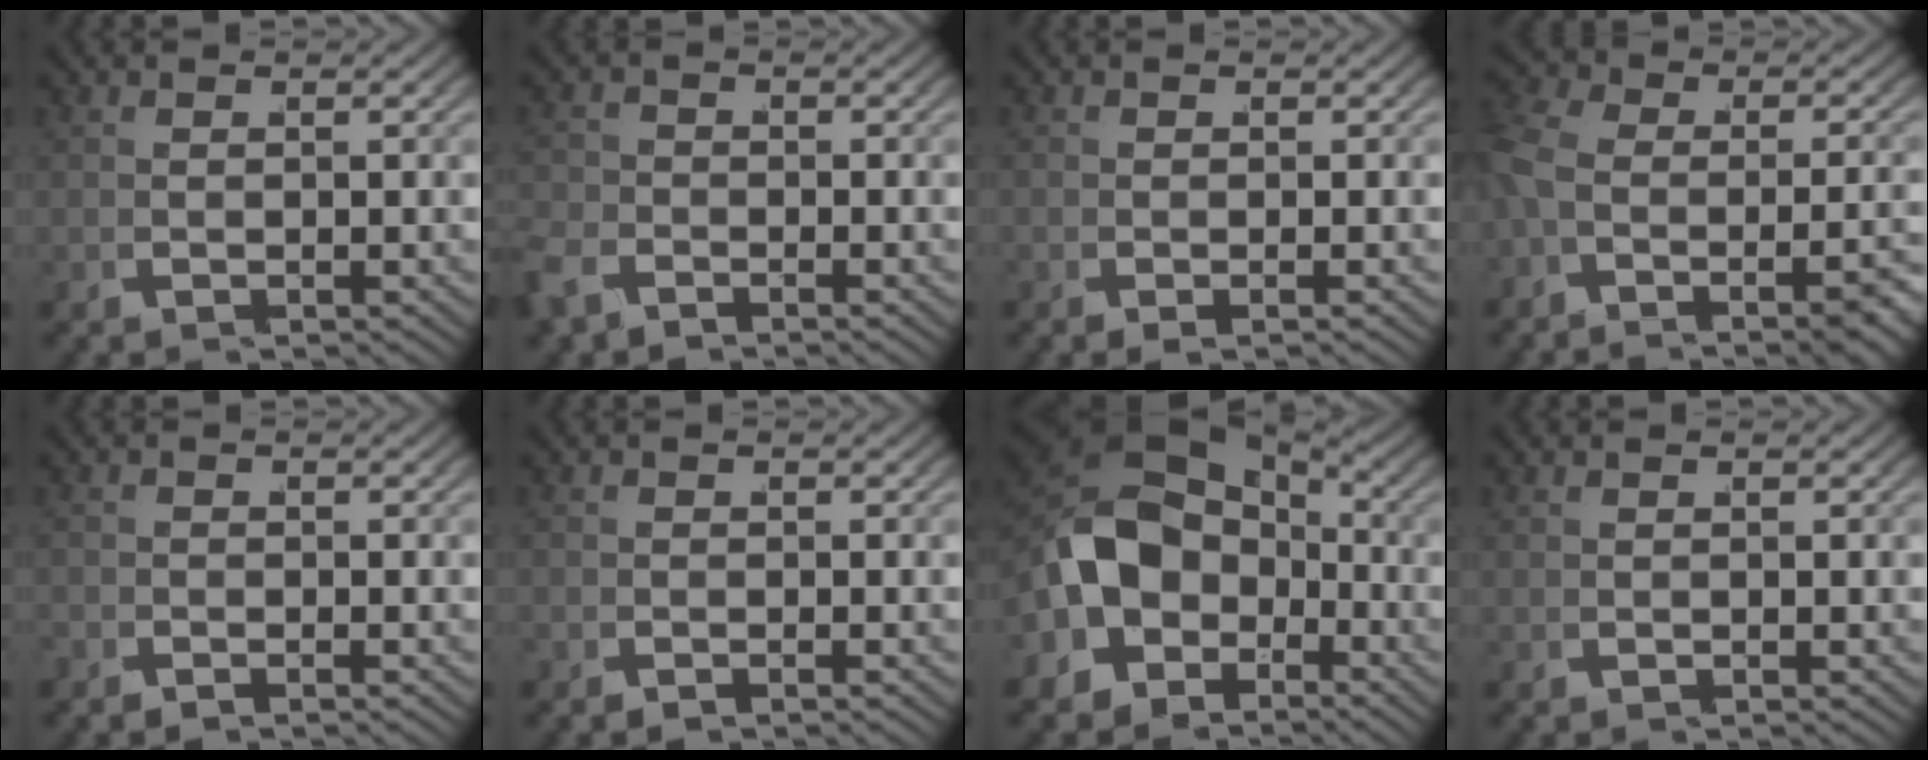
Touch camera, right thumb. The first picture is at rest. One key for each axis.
{"total": 2.0, "fx": -1.8, "fy": 0.8, "fz": 0.2, "tx": -0.001, "ty": -0.005, "tz": -0.042}
{"total": 0.6, "fx": -0.3, "fy": 0.4, "fz": 0.4, "tx": -0.010, "ty": -0.003, "tz": -0.007}
{"total": 5.3, "fx": -3.1, "fy": 2.2, "fz": 3.8, "tx": -0.079, "ty": -0.005, "tz": -0.057}
{"total": 1.1, "fx": -1.0, "fy": 0.3, "fz": -0.1, "tx": 0.005, "ty": -0.002, "tz": -0.027}
{"total": 0.9, "fx": -0.8, "fy": 0.5, "fz": 0.1, "tx": 0.000, "ty": -0.001, "tz": -0.022}
{"total": 10.4, "fx": -1.2, "fy": 7.7, "fz": 6.9, "tx": -0.159, "ty": -0.033, "tz": -0.009}
{"total": 0.0}